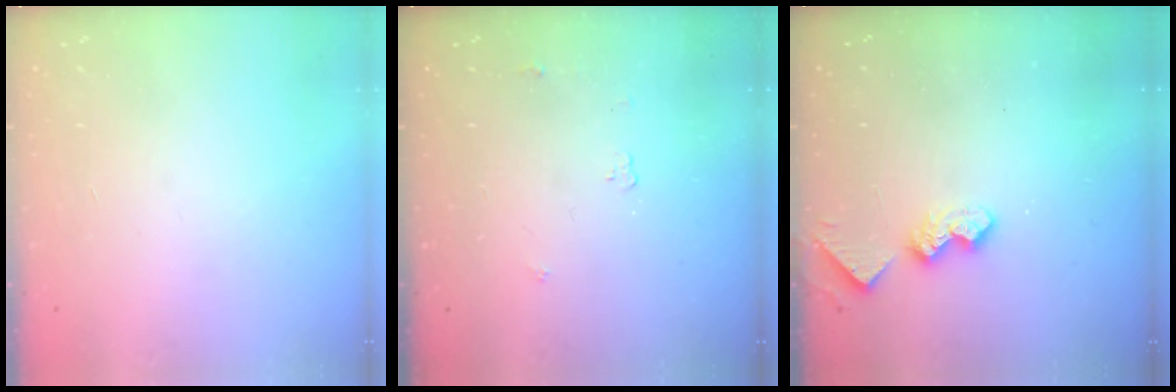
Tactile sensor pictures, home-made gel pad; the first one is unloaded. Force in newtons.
{"total": 3.5, "press": 3.4, "slide": 0.6}
{"total": 7.9, "press": 7.9, "slide": 0.4}